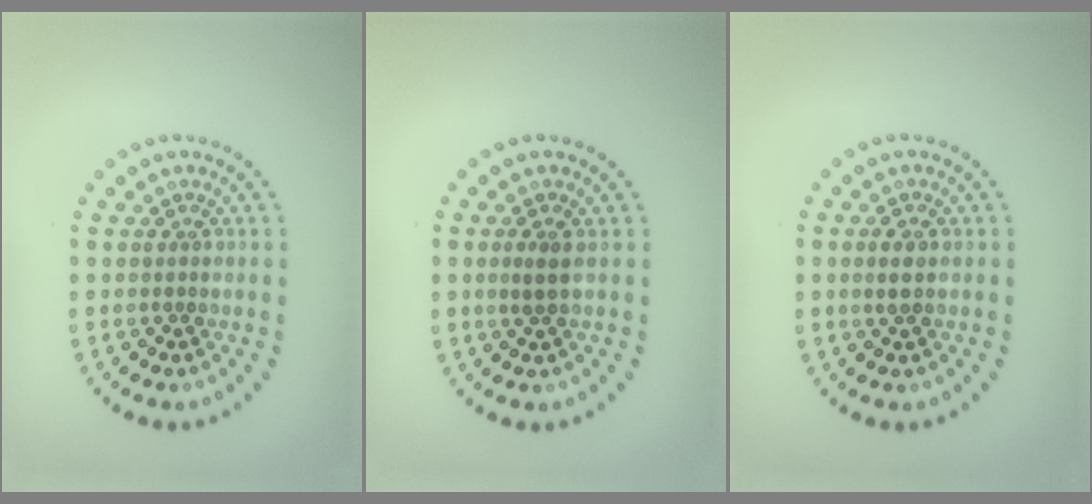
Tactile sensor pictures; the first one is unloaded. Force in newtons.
{"total": 1.4, "press": 1.2, "slide": 0.8}
{"total": 1.5, "press": 1.4, "slide": 0.5}